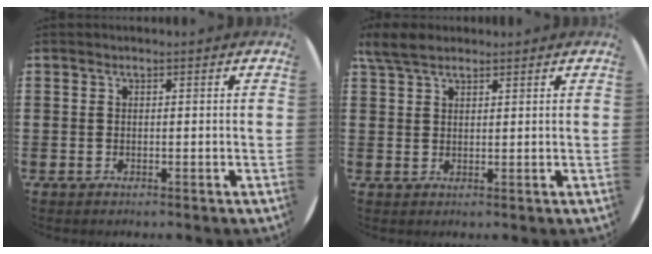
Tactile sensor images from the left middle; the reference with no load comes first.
{"total": 3.7, "force": [3.0, 1.4, 1.7], "torque": [-0.032, 0.003, 0.054]}